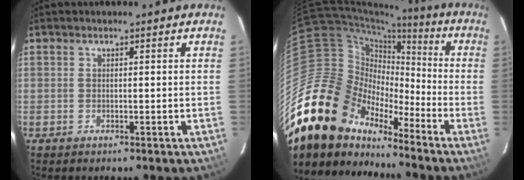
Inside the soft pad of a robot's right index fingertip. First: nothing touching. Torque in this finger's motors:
{"motor_torque": [-0.12, -0.77, -0.05, -0.21]}